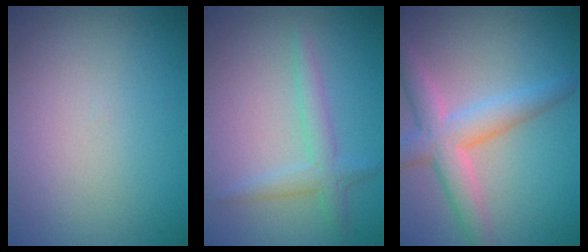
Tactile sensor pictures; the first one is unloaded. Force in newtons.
{"total": 2.3, "press": 2.3, "slide": 0.1}
{"total": 5.0, "press": 5.0, "slide": 0.3}